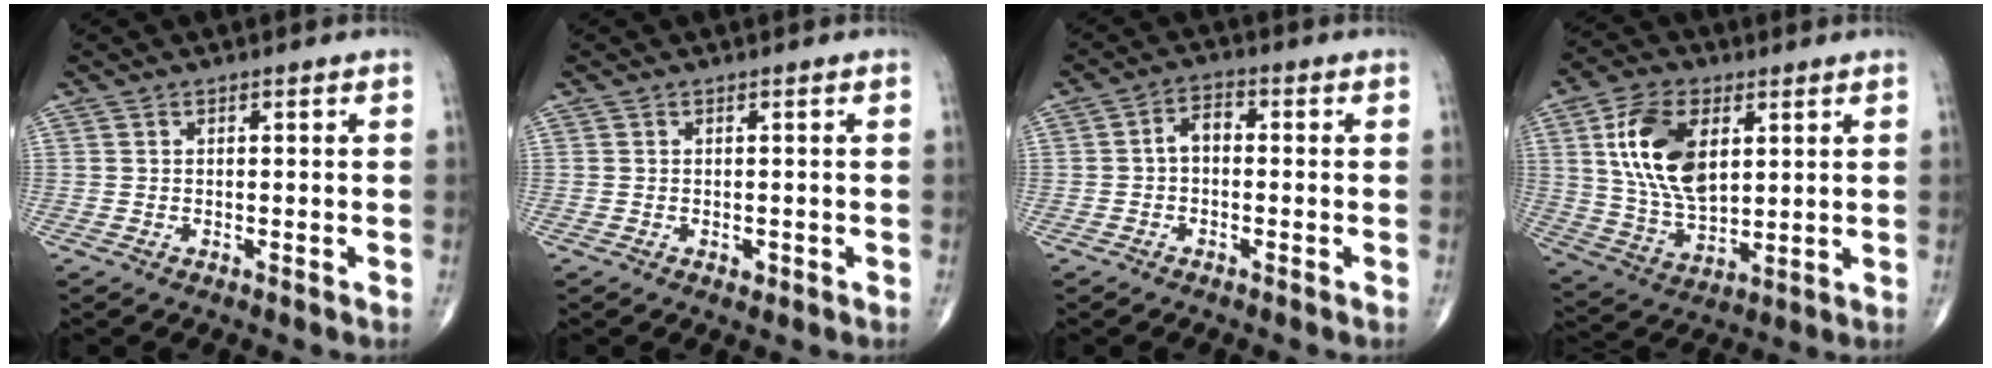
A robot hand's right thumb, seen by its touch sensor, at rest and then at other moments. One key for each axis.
{"total": 0.8, "fx": -0.3, "fy": 0.6, "fz": 0.4, "tx": 0.000, "ty": -0.002, "tz": -0.003}
{"total": 3.8, "fx": -0.4, "fy": 2.4, "fz": 2.9, "tx": -0.042, "ty": 0.019, "tz": -0.017}
{"total": 15.9, "fx": 4.4, "fy": 9.1, "fz": 12.3, "tx": -0.218, "ty": -0.013, "tz": 0.088}